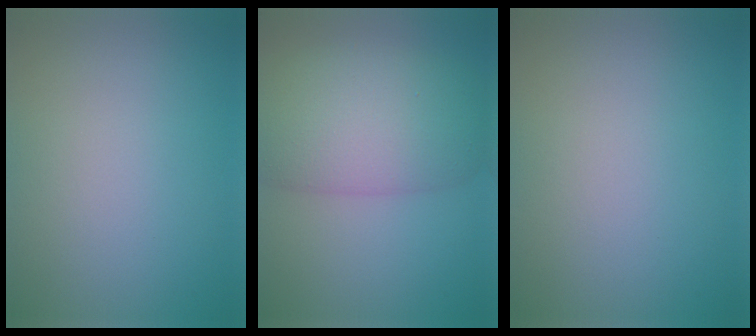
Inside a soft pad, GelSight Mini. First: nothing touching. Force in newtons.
{"total": 8.7, "press": 8.7, "slide": 0.5}
{"total": 0.0}